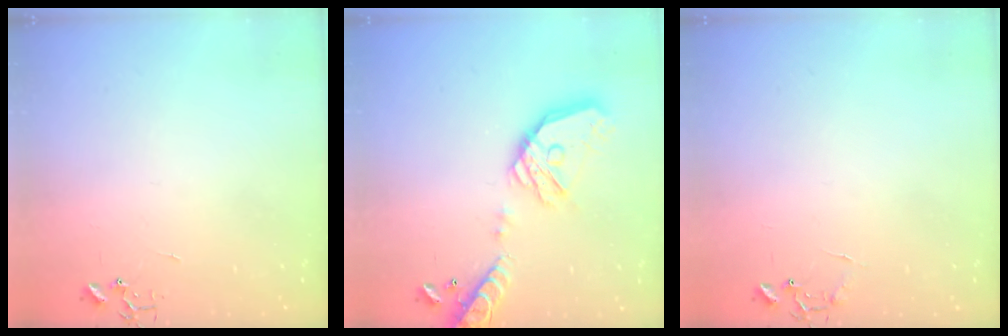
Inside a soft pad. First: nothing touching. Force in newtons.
{"total": 18.9, "press": 18.8, "slide": 2.4}
{"total": 6.4, "press": 6.4, "slide": 0.4}